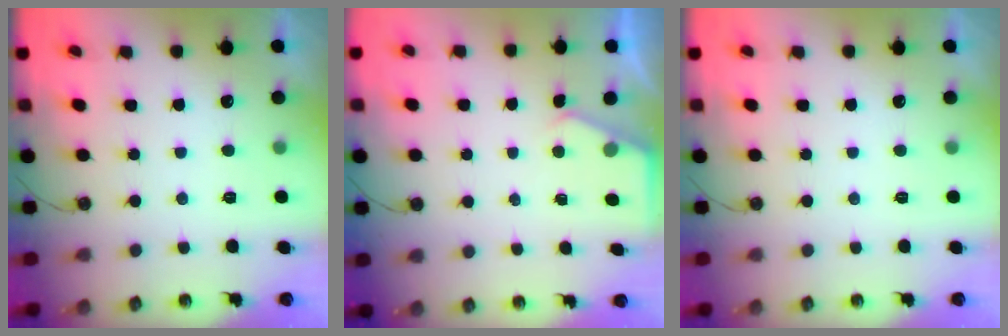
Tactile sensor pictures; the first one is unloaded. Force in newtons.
{"total": 2.4, "press": 2.4, "slide": 0.4}
{"total": 0.0}